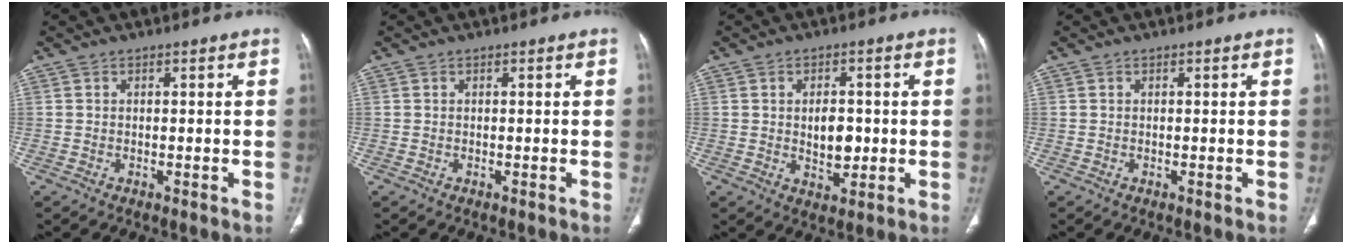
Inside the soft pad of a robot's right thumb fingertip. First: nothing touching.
{"total": 0.0}
{"total": 5.6, "force": [-0.1, 3.4, 4.4], "torque": [-0.051, -0.002, 0.005]}
{"total": 0.0}